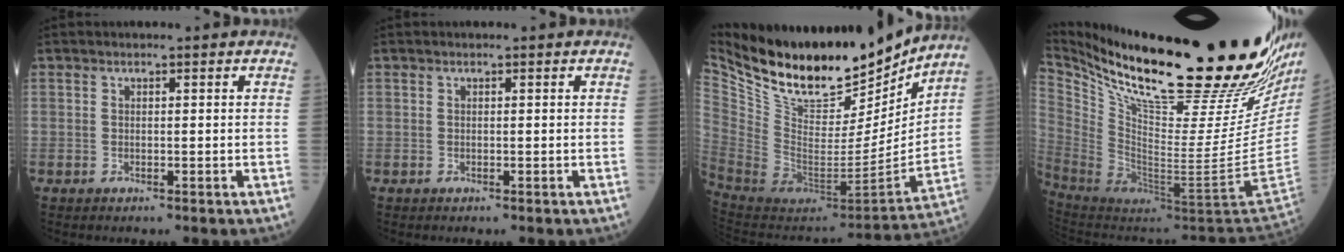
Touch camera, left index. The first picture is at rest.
{"total": 0.0}
{"total": 25.1, "force": [20.7, 8.1, 11.6], "torque": [-0.229, -0.033, 0.349]}
{"total": 35.6, "force": [25.6, 2.0, 24.7], "torque": [-0.355, -0.070, 0.395]}